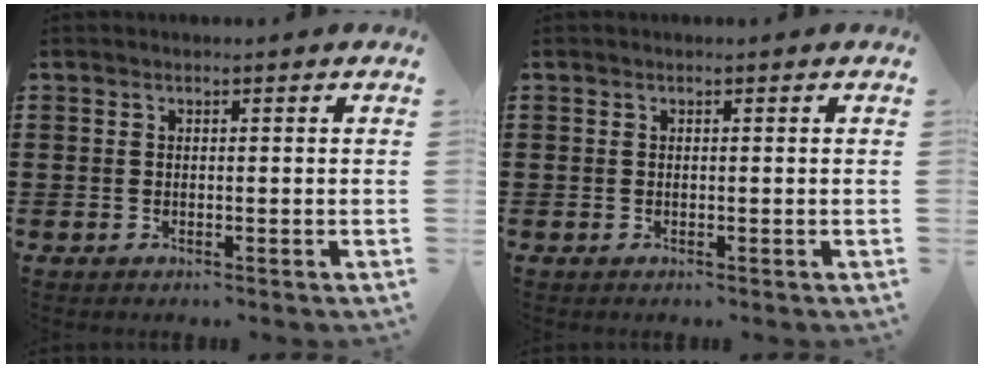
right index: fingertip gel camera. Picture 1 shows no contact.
{"total": 0.0}